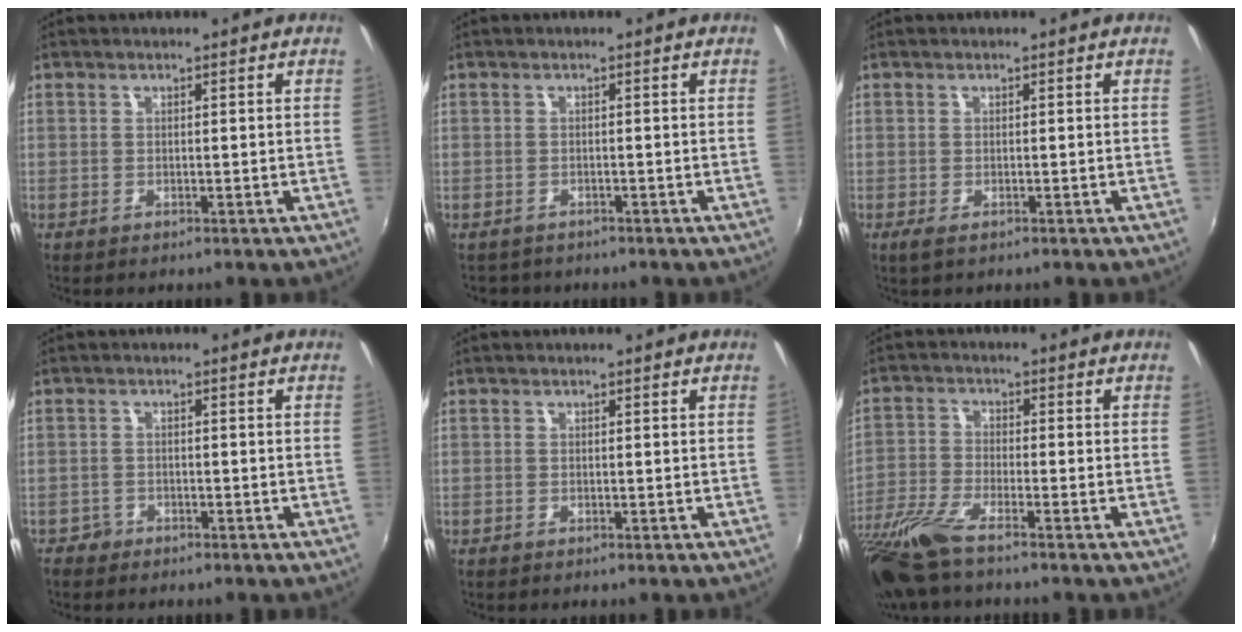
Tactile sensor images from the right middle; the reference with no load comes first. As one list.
[{"total": 2.0, "force": [-1.8, 1.0, 0.2], "torque": [-0.010, -0.004, -0.025]}, {"total": 1.6, "force": [-0.8, 0.5, 1.3], "torque": [-0.026, -0.005, -0.011]}, {"total": 2.1, "force": [-1.6, 1.2, 0.1], "torque": [-0.006, 0.000, -0.031]}, {"total": 0.0}, {"total": 10.4, "force": [-8.2, 0.9, 6.3], "torque": [-0.147, -0.033, -0.162]}]